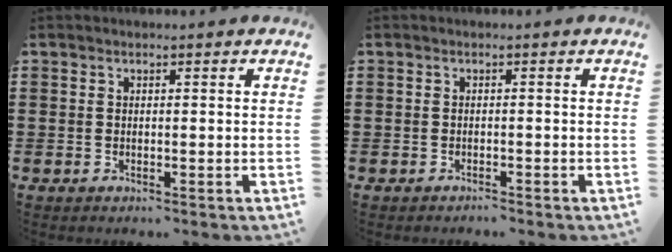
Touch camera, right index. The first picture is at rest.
{"total": 0.7, "force": [-0.7, 0.0, 0.1], "torque": [-0.004, -0.002, -0.014]}